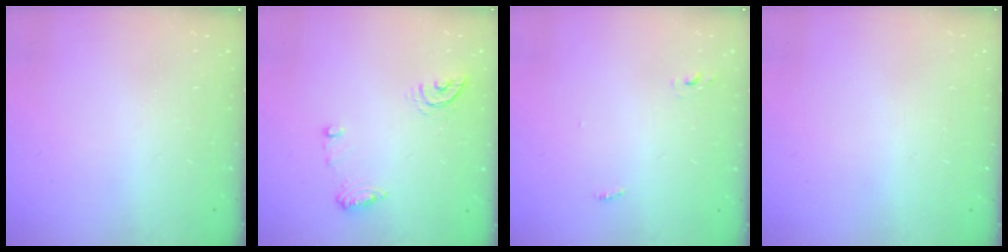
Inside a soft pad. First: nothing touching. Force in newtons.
{"total": 7.8, "press": 7.8, "slide": 0.1}
{"total": 2.7, "press": 2.6, "slide": 0.9}
{"total": 0.9, "press": 0.9, "slide": 0.1}